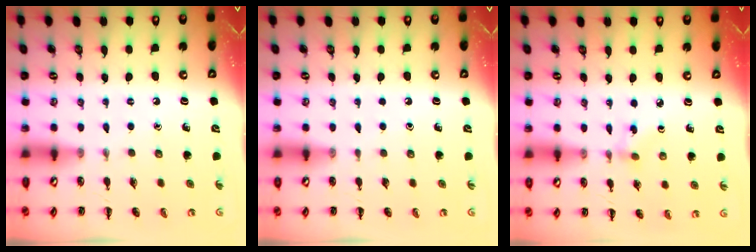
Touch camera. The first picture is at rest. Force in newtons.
{"total": 0.0}
{"total": 1.9, "press": 1.7, "slide": 0.7}